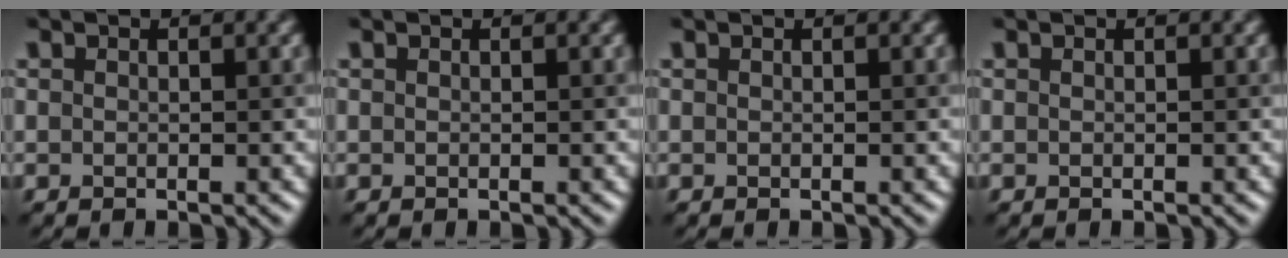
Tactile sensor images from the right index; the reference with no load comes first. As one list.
[{"total": 0.0}, {"total": 0.0}, {"total": 0.0}]